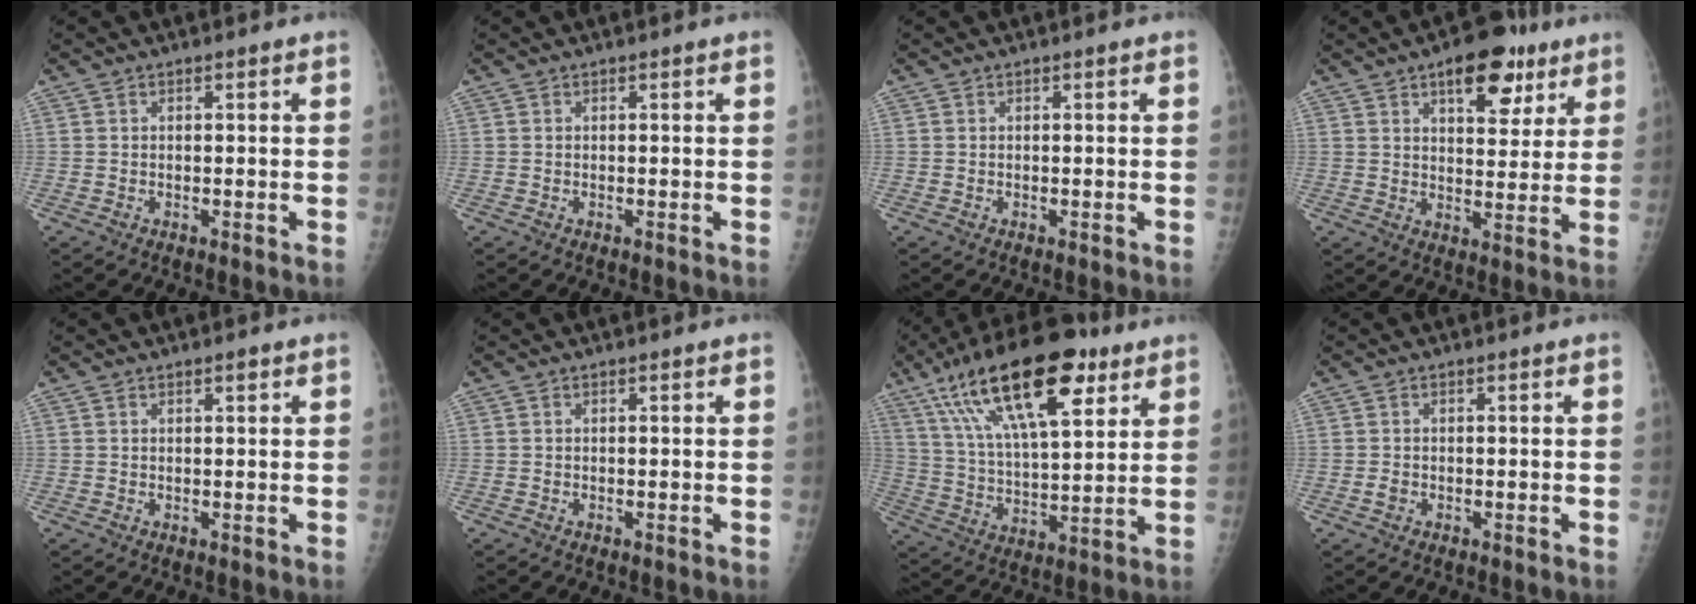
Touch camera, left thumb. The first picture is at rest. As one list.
[{"total": 0.0}, {"total": 0.0}, {"total": 12.0, "force": [6.8, 5.9, 7.8], "torque": [-0.071, -0.026, 0.094]}, {"total": 0.9, "force": [0.6, 0.3, 0.6], "torque": [-0.007, -0.002, 0.010]}, {"total": 0.0}, {"total": 24.1, "force": [12.8, 9.0, 18.3], "torque": [-0.301, -0.023, 0.221]}, {"total": 1.1, "force": [-0.3, 0.9, 0.6], "torque": [-0.009, 0.001, -0.004]}]